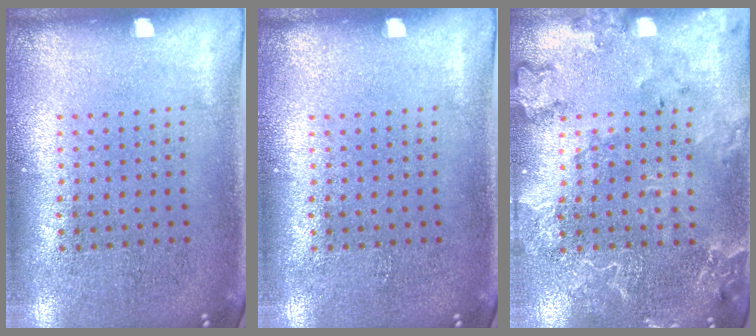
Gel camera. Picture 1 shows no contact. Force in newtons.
{"total": 0.0}
{"total": 2.3, "press": 2.2, "slide": 0.4}